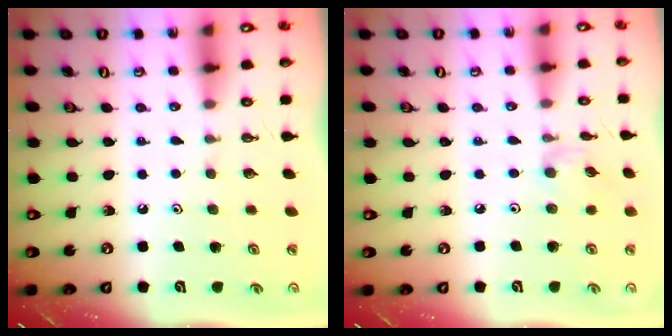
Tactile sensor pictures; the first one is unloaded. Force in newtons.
{"total": 3.3, "press": 3.3, "slide": 0.5}